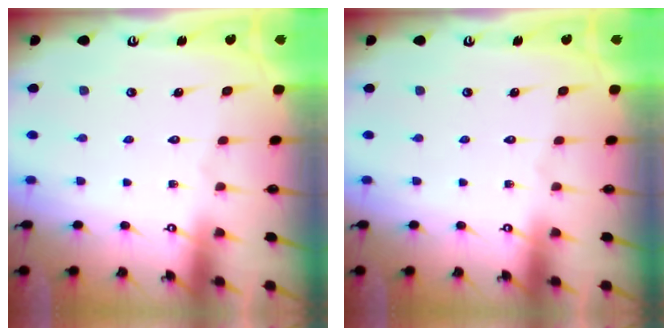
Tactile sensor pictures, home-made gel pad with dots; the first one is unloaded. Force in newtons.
{"total": 0.0}